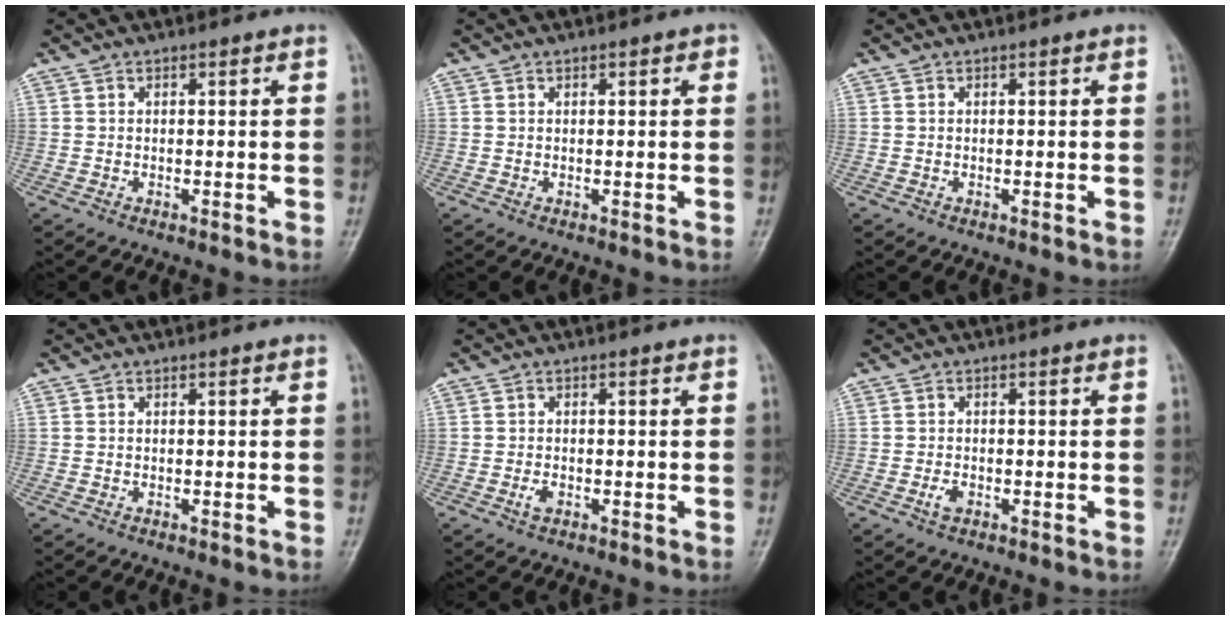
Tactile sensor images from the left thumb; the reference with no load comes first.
{"total": 1.1, "force": [0.4, 0.6, 0.8], "torque": [-0.008, 0.001, 0.005]}
{"total": 0.0}
{"total": 0.0}
{"total": 1.4, "force": [-0.8, 0.8, 0.9], "torque": [-0.019, 0.000, -0.015]}
{"total": 1.7, "force": [-0.9, 1.0, 1.0], "torque": [-0.022, 0.002, -0.018]}